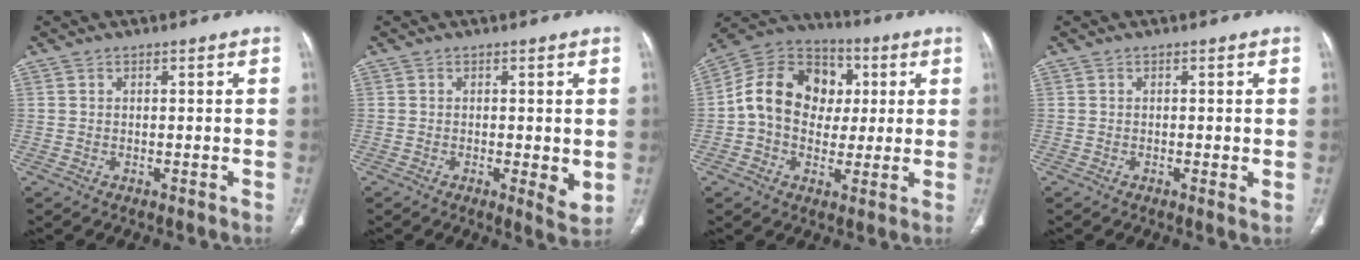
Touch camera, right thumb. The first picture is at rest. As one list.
[{"total": 4.2, "force": [-0.4, 1.3, 3.9], "torque": [-0.062, -0.014, -0.008]}, {"total": 16.2, "force": [1.4, 12.8, 9.7], "torque": [-0.137, 0.025, 0.015]}, {"total": 1.6, "force": [-0.2, 0.4, 1.5], "torque": [-0.029, -0.006, -0.005]}]